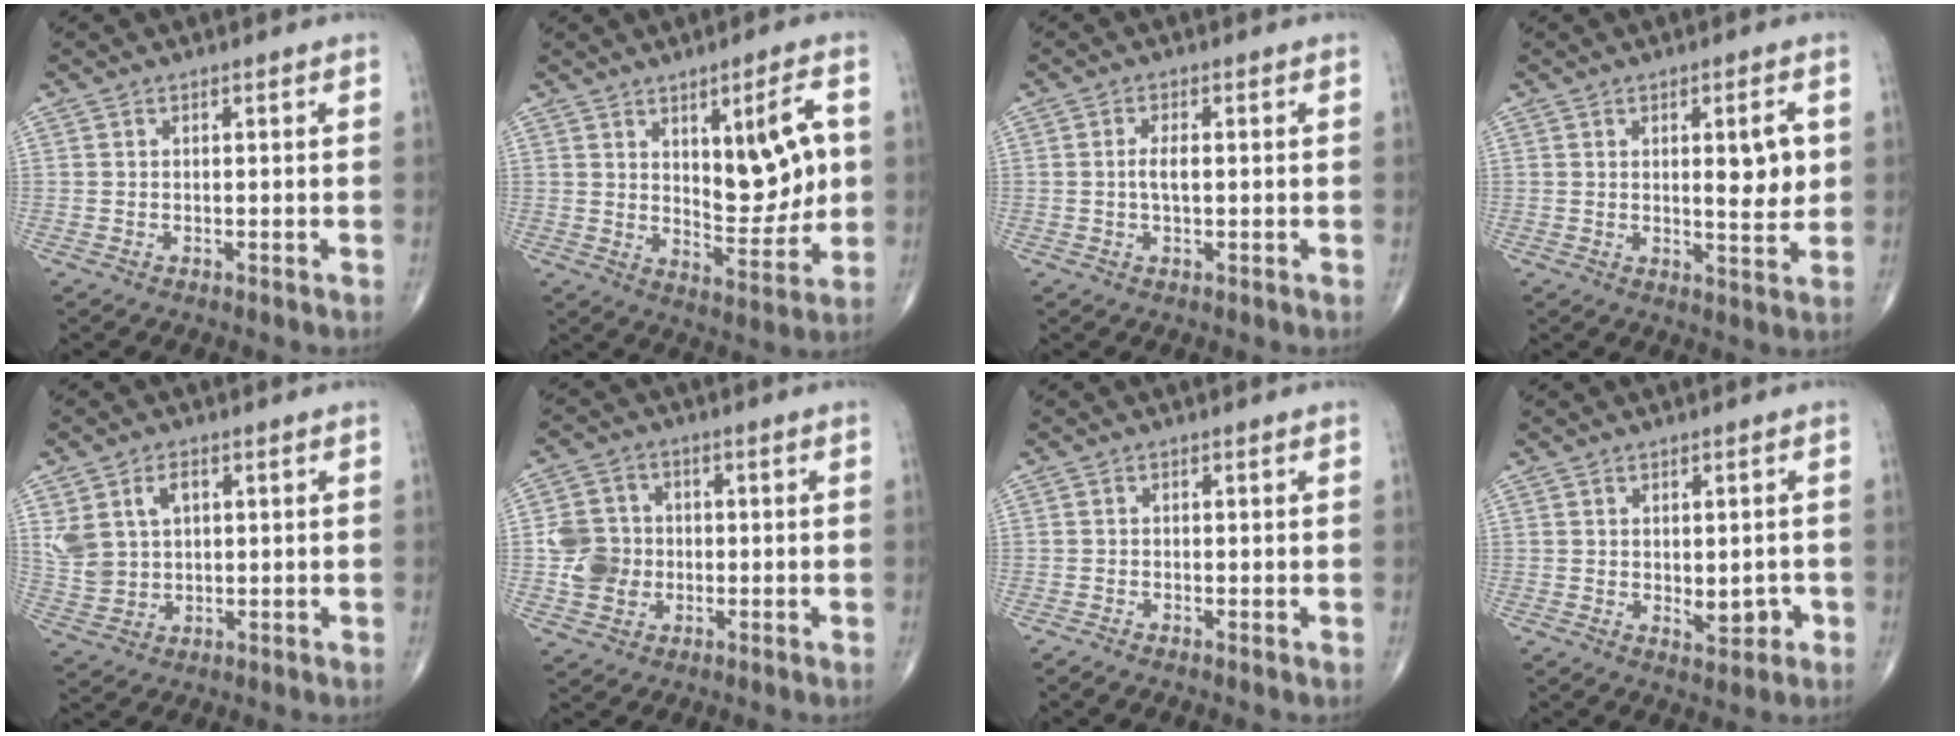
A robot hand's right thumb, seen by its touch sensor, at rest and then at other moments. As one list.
[{"total": 12.8, "force": [2.7, 4.9, 11.6], "torque": [-0.141, -0.020, 0.049]}, {"total": 2.7, "force": [0.0, 1.1, 2.5], "torque": [-0.049, 0.001, -0.003]}, {"total": 7.1, "force": [1.4, 2.2, 6.6], "torque": [-0.085, -0.013, 0.022]}, {"total": 7.5, "force": [2.4, 5.2, 4.7], "torque": [-0.083, -0.003, 0.058]}, {"total": 7.8, "force": [-0.9, 6.9, 3.5], "torque": [-0.043, 0.010, -0.020]}, {"total": 0.6, "force": [-0.4, 0.1, 0.5], "torque": [-0.016, -0.003, -0.014]}, {"total": 4.8, "force": [-0.8, 2.7, 3.9], "torque": [-0.032, 0.002, -0.001]}]